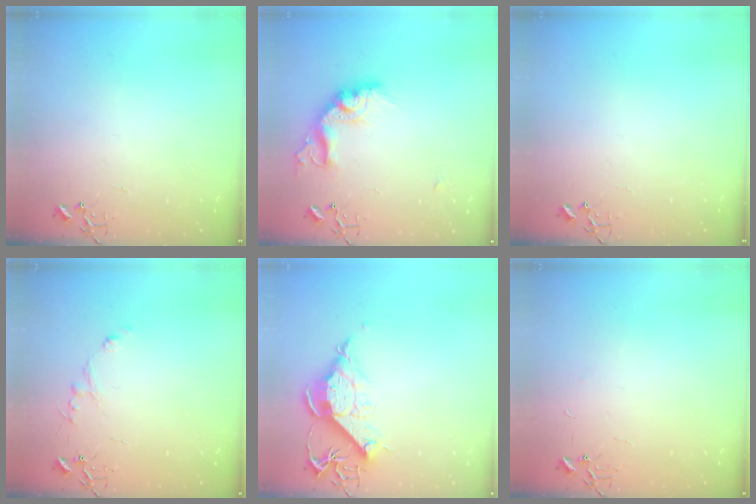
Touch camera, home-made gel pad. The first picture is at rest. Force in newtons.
{"total": 16.9, "press": 16.9, "slide": 1.2}
{"total": 0.0}
{"total": 5.5, "press": 5.5, "slide": 0.6}
{"total": 12.9, "press": 12.8, "slide": 1.5}
{"total": 2.4, "press": 2.4, "slide": 0.3}